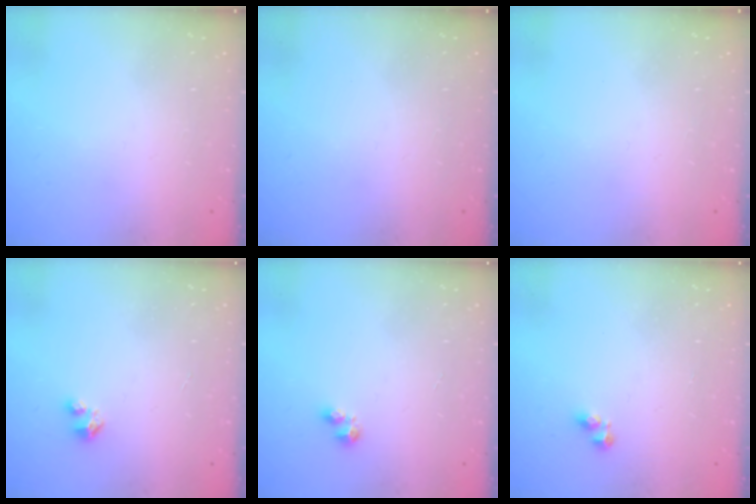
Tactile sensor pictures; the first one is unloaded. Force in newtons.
{"total": 0.0}
{"total": 0.0}
{"total": 1.6, "press": 1.6, "slide": 0.2}
{"total": 3.2, "press": 3.2, "slide": 0.4}
{"total": 2.8, "press": 2.8, "slide": 0.3}